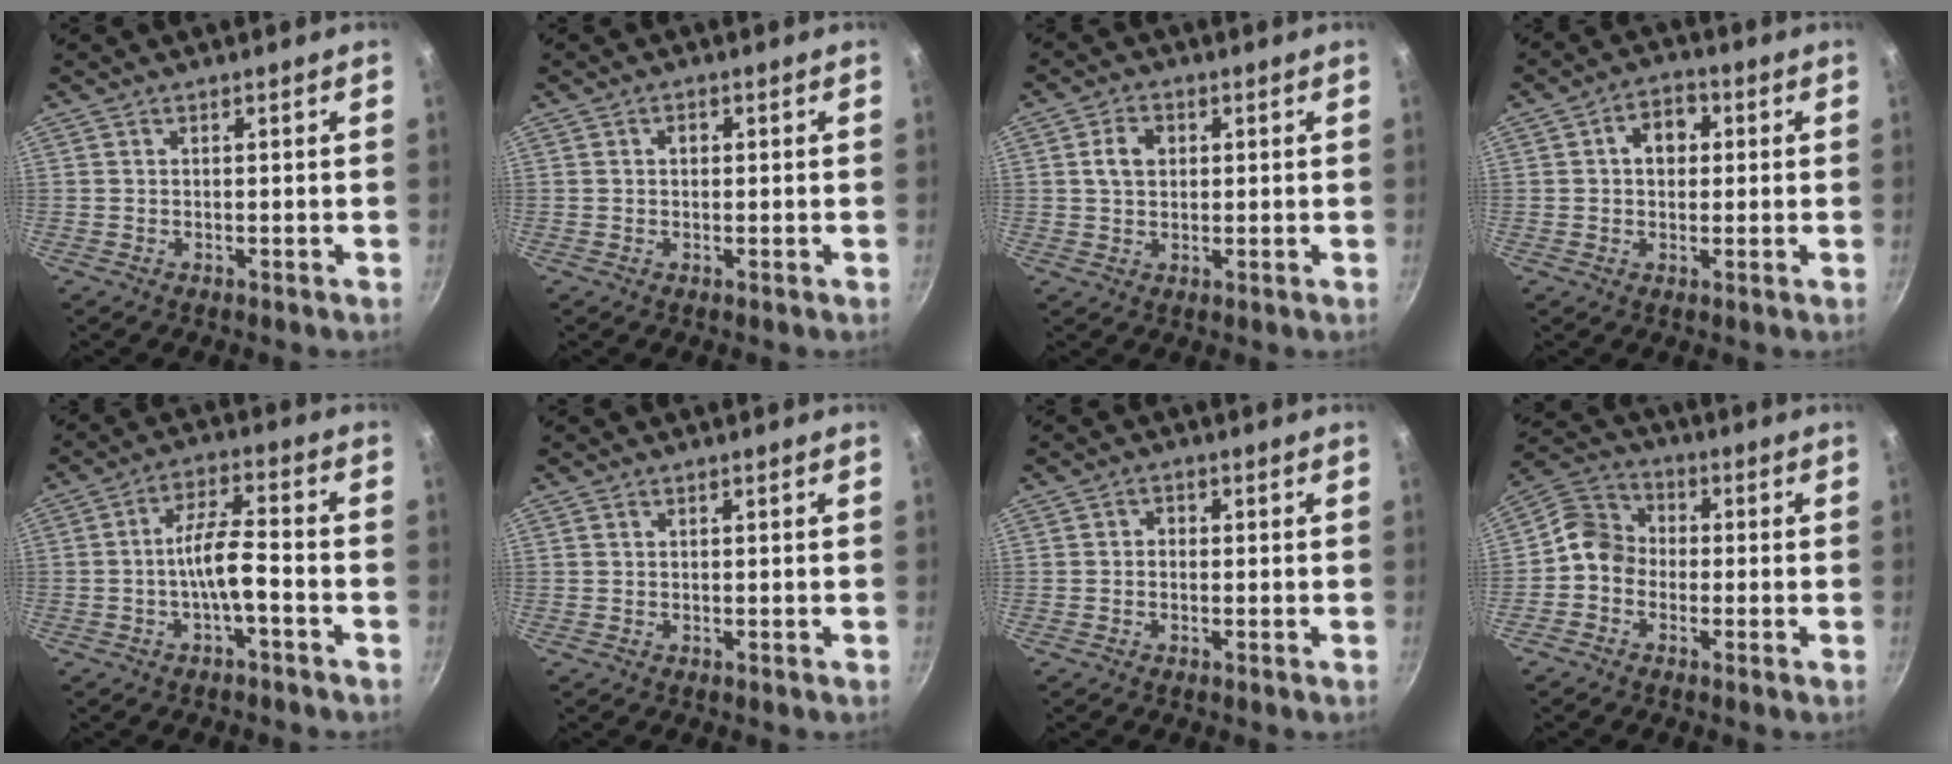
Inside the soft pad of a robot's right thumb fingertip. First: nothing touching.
{"total": 1.4, "force": [0.2, 1.1, 0.9], "torque": [-0.010, 0.004, 0.002]}
{"total": 4.7, "force": [1.0, 3.5, 3.0], "torque": [-0.039, 0.005, 0.014]}
{"total": 6.1, "force": [1.1, 4.6, 3.8], "torque": [-0.022, 0.011, 0.008]}
{"total": 7.1, "force": [-2.8, 2.1, 6.1], "torque": [-0.115, 0.037, -0.051]}
{"total": 0.0}
{"total": 1.4, "force": [-0.3, 1.2, 0.8], "torque": [-0.012, 0.007, -0.007]}
{"total": 7.2, "force": [-1.7, 6.1, 3.3], "torque": [-0.037, 0.028, -0.058]}